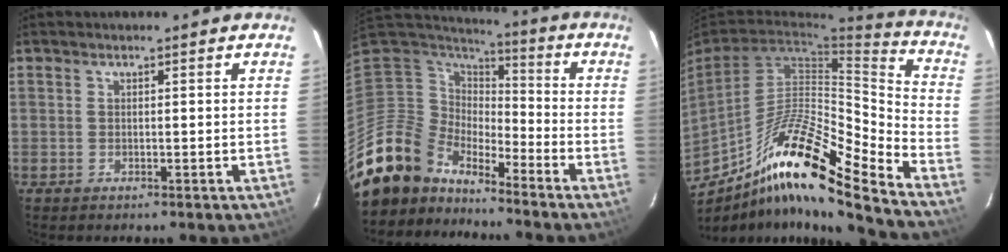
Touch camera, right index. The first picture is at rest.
{"total": 14.9, "force": [-13.0, 6.9, 1.9], "torque": [-0.062, 0.017, -0.250]}
{"total": 22.2, "force": [-15.5, 2.4, 15.8], "torque": [-0.252, -0.008, -0.267]}